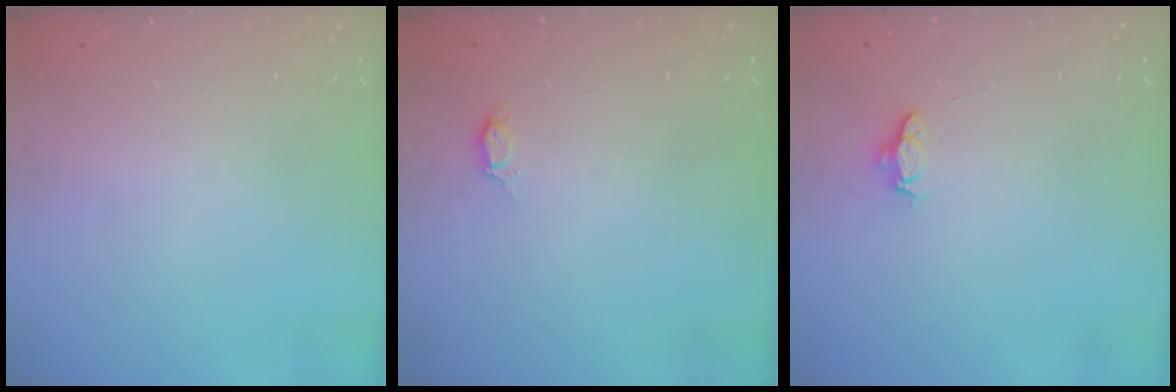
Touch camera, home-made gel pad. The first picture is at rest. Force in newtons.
{"total": 2.8, "press": 2.8, "slide": 0.3}
{"total": 4.7, "press": 4.7, "slide": 0.4}